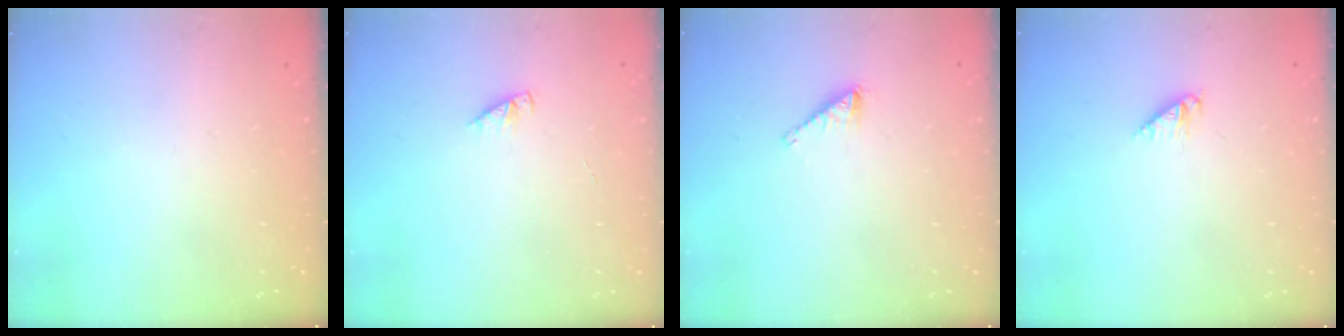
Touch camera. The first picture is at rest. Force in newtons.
{"total": 2.4, "press": 2.4, "slide": 0.3}
{"total": 1.7, "press": 1.7, "slide": 0.2}
{"total": 2.7, "press": 2.7, "slide": 0.4}